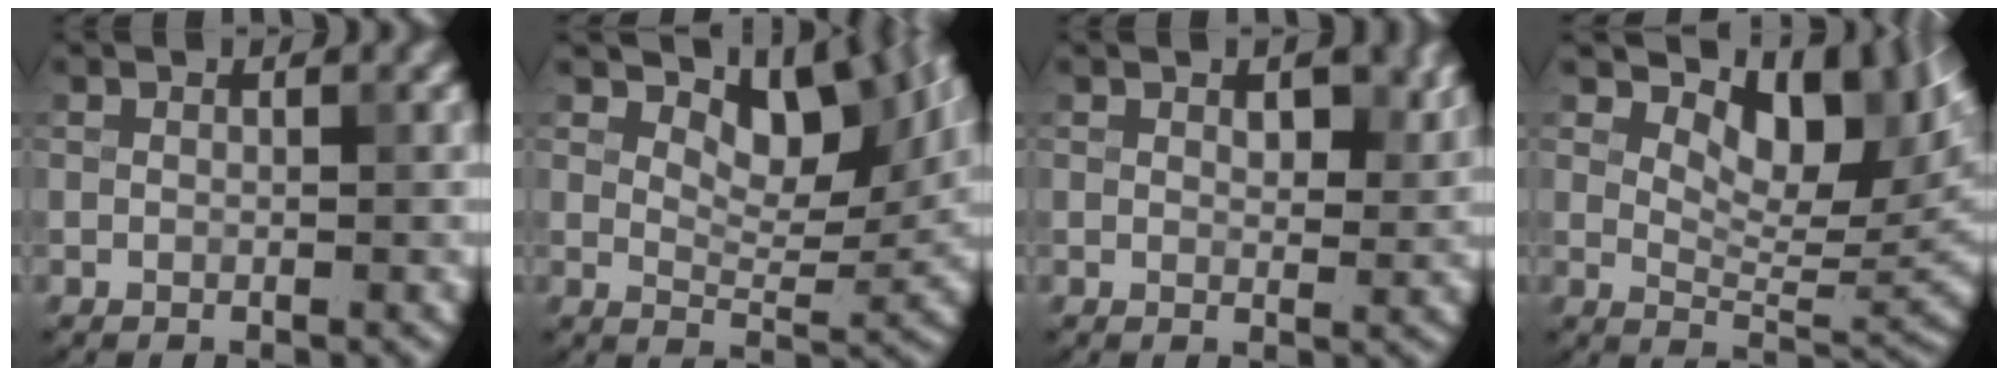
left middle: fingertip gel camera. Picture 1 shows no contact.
{"total": 6.8, "force": [3.7, 3.2, 4.7], "torque": [-0.063, -0.010, 0.054]}
{"total": 2.2, "force": [1.1, 1.2, 1.5], "torque": [-0.018, -0.006, 0.019]}
{"total": 9.6, "force": [4.9, 4.2, 7.1], "torque": [-0.099, -0.004, 0.085]}